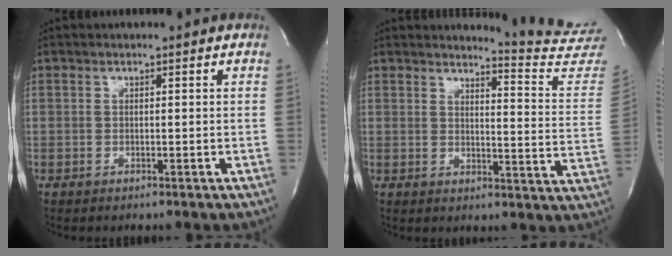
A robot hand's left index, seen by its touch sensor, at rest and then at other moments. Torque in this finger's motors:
{"motor_torque": [-0.02, -0.03, 0.09, -0.01]}